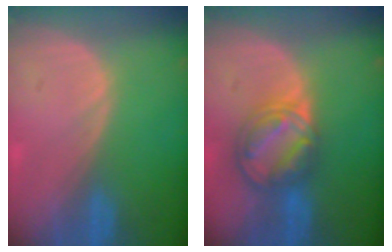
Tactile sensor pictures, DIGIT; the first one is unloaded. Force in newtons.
{"total": 8.2, "press": 7.0, "slide": 4.2}